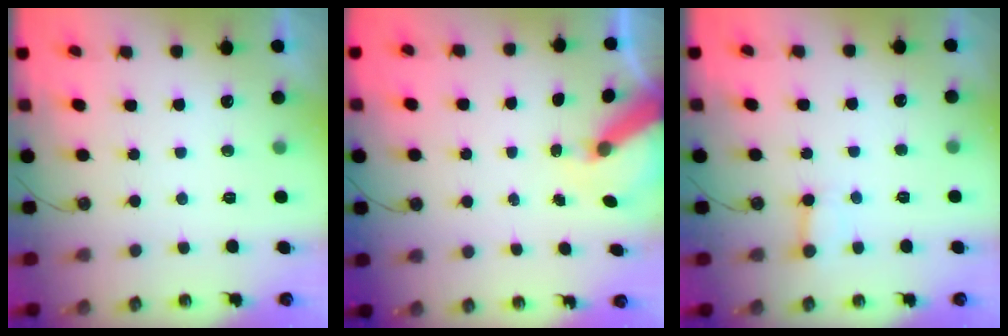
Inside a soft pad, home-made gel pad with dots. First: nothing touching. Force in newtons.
{"total": 7.4, "press": 7.4, "slide": 0.8}
{"total": 2.7, "press": 2.7, "slide": 0.5}